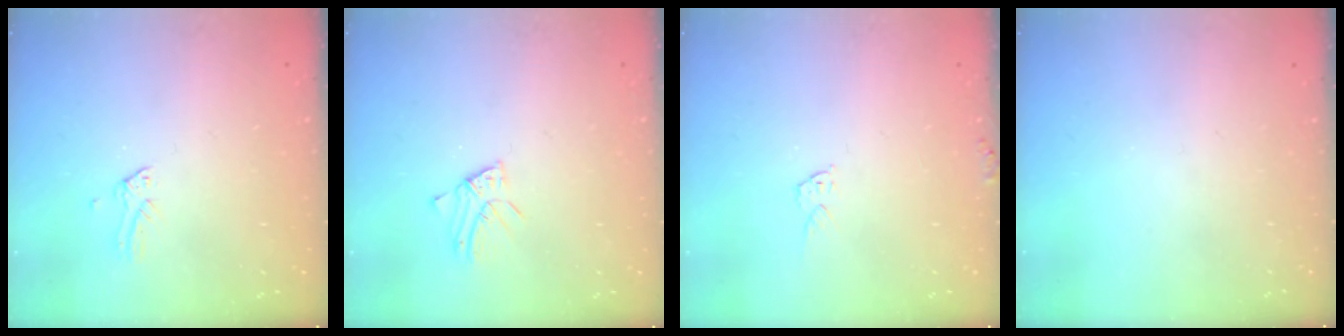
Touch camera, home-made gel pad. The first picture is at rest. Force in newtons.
{"total": 3.0, "press": 3.0, "slide": 0.2}
{"total": 6.0, "press": 6.0, "slide": 0.2}
{"total": 0.0}